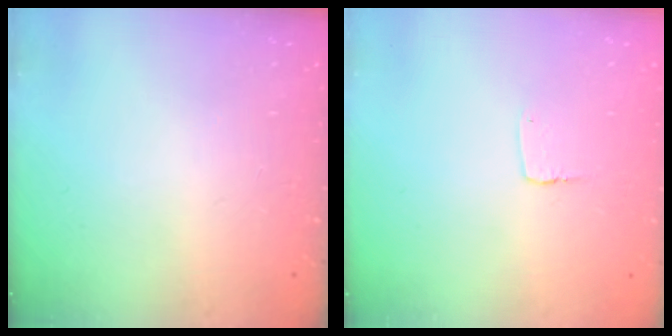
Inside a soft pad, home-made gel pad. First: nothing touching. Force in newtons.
{"total": 2.7, "press": 2.7, "slide": 0.2}